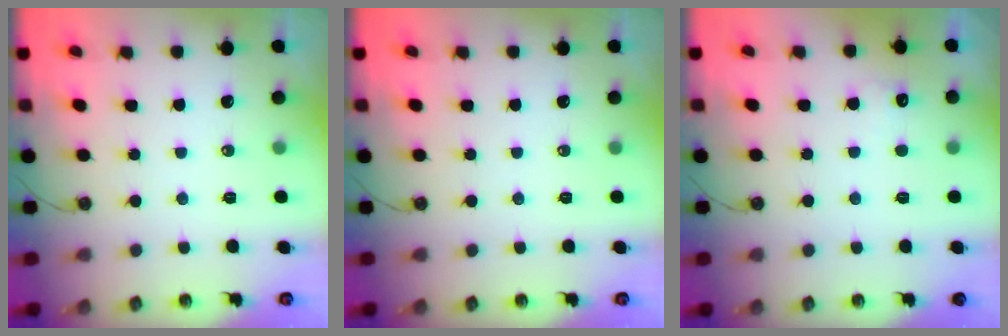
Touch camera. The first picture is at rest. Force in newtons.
{"total": 0.0}
{"total": 4.3, "press": 4.2, "slide": 1.1}